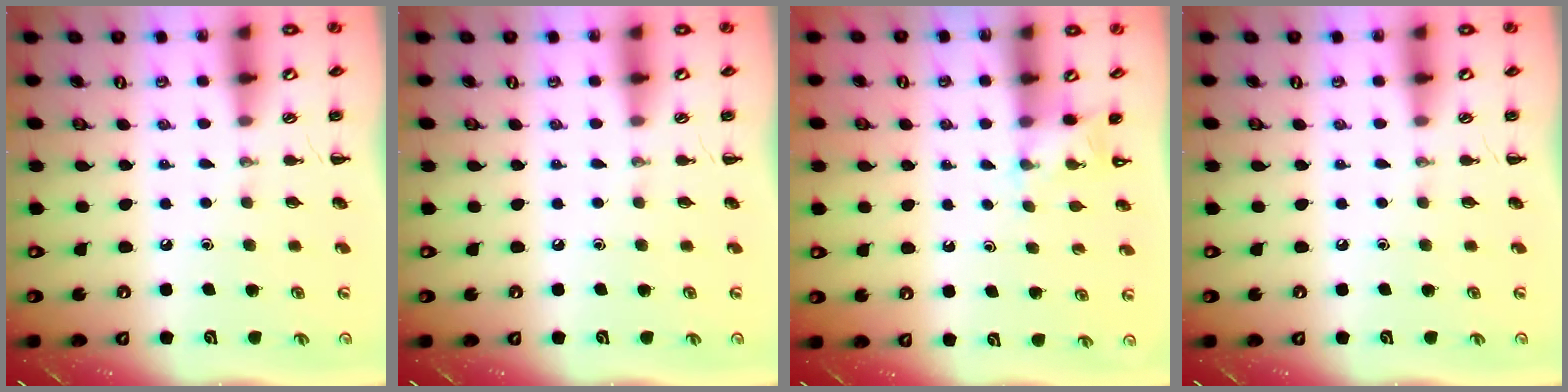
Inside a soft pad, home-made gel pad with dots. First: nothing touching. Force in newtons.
{"total": 0.0}
{"total": 3.5, "press": 3.3, "slide": 1.2}
{"total": 0.0}